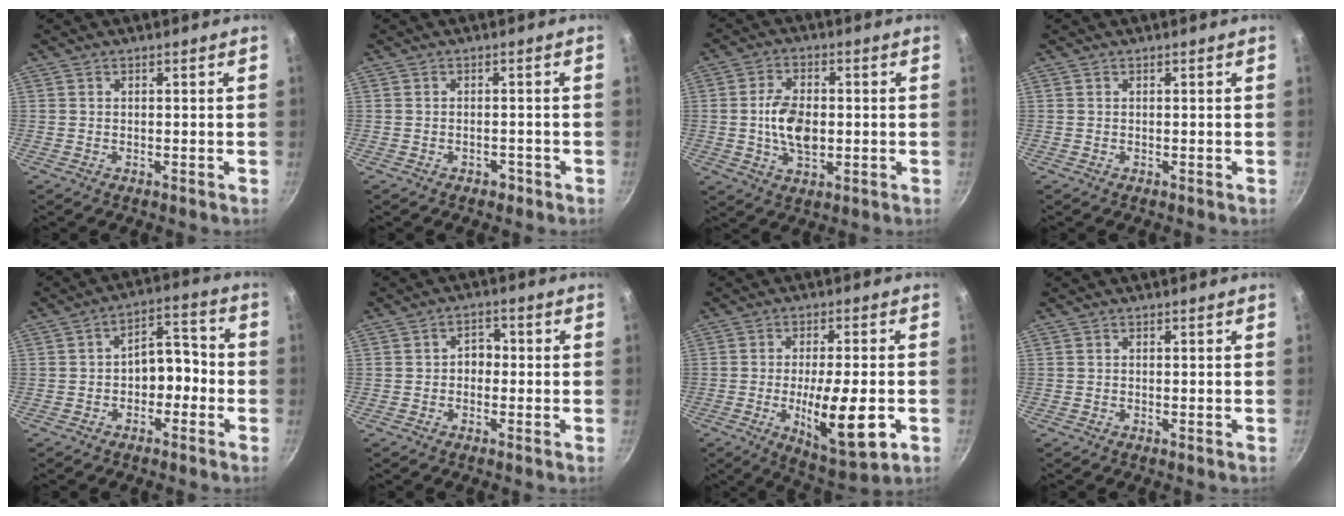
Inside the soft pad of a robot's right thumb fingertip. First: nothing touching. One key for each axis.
{"total": 1.5, "fx": -1.0, "fy": 1.0, "fz": 0.5, "tx": -0.003, "ty": 0.008, "tz": -0.014}
{"total": 8.8, "fx": -0.4, "fy": 5.2, "fz": 7.2, "tx": -0.121, "ty": 0.002, "tz": -0.006}
{"total": 0.0}
{"total": 8.1, "fx": -1.7, "fy": 5.3, "fz": 5.9, "tx": -0.054, "ty": 0.039, "tz": -0.039}
{"total": 3.2, "fx": -0.4, "fy": 2.5, "fz": 2.0, "tx": -0.010, "ty": 0.015, "tz": -0.016}
{"total": 14.3, "fx": -3.6, "fy": 4.5, "fz": 13.1, "tx": -0.204, "ty": -0.012, "tz": -0.049}
{"total": 0.0}